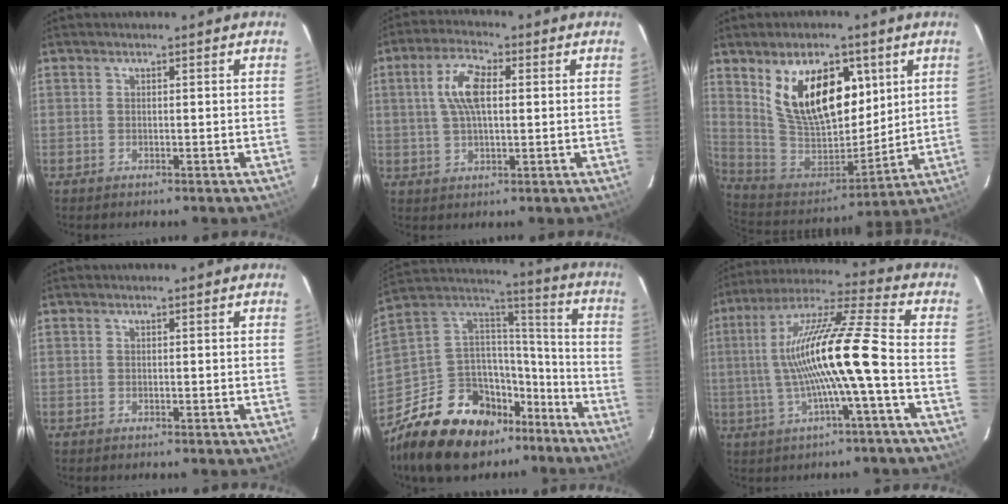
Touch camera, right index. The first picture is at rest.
{"total": 7.9, "force": [1.5, 3.4, 7.0], "torque": [-0.139, 0.015, 0.030]}
{"total": 19.2, "force": [7.7, 10.5, 14.2], "torque": [-0.256, 0.005, 0.159]}
{"total": 0.0}
{"total": 23.7, "force": [-15.6, 13.3, 11.9], "torque": [-0.255, 0.040, -0.240]}
{"total": 15.7, "force": [-2.3, -0.4, 15.6], "torque": [-0.287, 0.007, -0.039]}